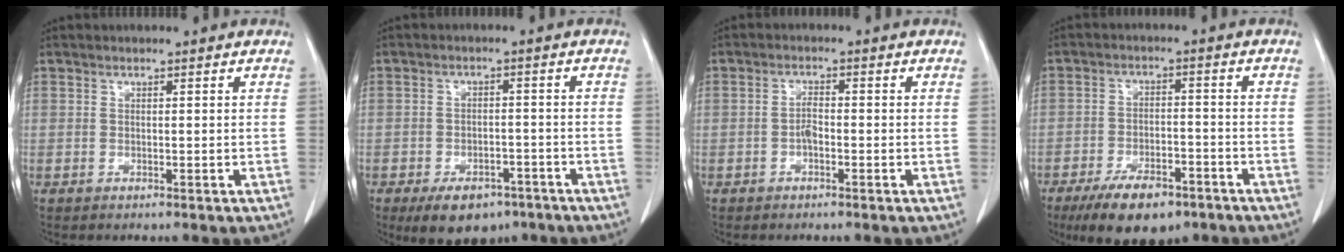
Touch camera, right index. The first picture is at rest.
{"total": 8.3, "force": [-5.7, 4.5, 4.0], "torque": [-0.059, 0.002, -0.081]}
{"total": 2.0, "force": [-0.8, 0.7, 1.7], "torque": [-0.029, 0.004, -0.015]}
{"total": 10.3, "force": [-7.1, 4.2, 6.1], "torque": [-0.103, -0.007, -0.116]}